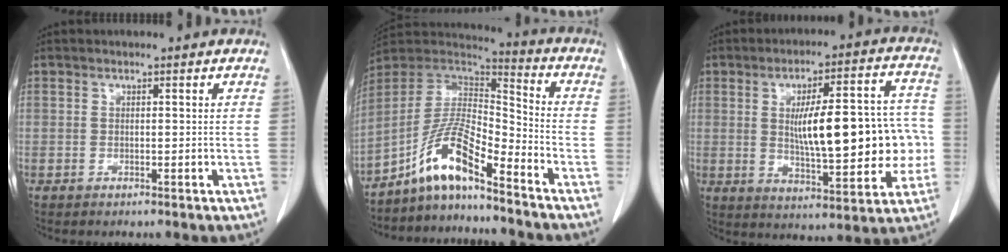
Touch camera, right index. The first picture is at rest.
{"total": 11.0, "force": [-7.9, 1.5, 7.5], "torque": [-0.154, 0.019, -0.148]}
{"total": 17.2, "force": [-0.2, 5.0, 16.5], "torque": [-0.234, 0.029, 0.009]}